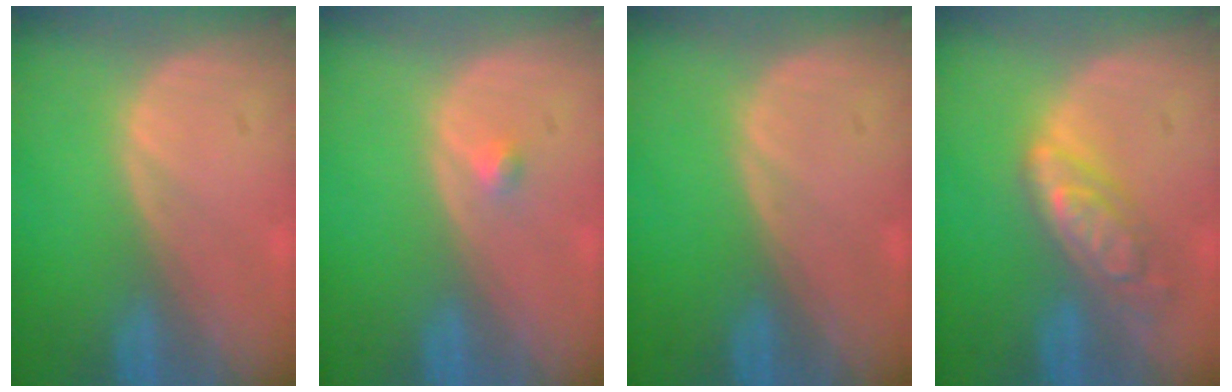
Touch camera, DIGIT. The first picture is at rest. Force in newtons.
{"total": 1.1, "press": 0.9, "slide": 0.5}
{"total": 0.0}
{"total": 6.5, "press": 5.7, "slide": 3.0}